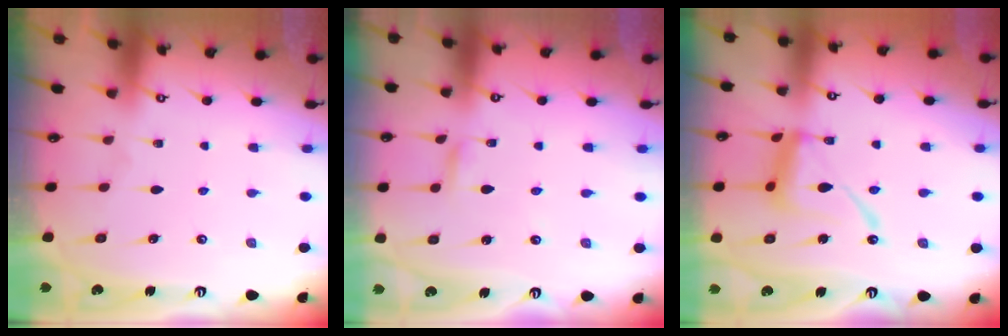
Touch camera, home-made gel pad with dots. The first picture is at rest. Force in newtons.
{"total": 2.1, "press": 2.1, "slide": 0.1}
{"total": 13.6, "press": 13.5, "slide": 1.2}